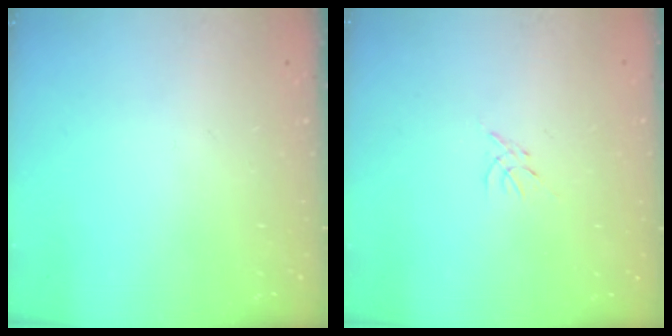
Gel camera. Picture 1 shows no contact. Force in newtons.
{"total": 0.0}